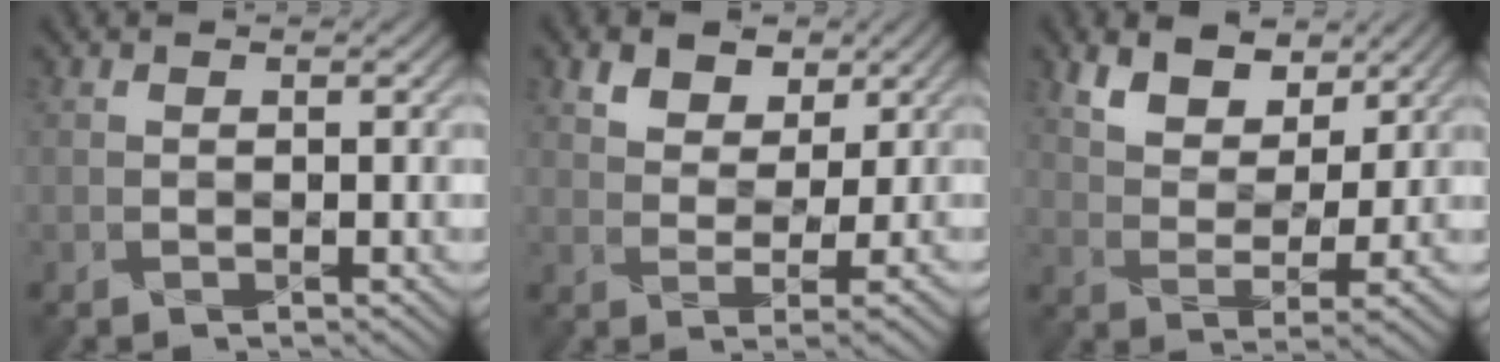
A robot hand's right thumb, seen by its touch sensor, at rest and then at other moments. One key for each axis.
{"total": 4.3, "fx": 2.7, "fy": 2.3, "fz": 2.4, "tx": -0.044, "ty": 0.001, "tz": 0.050}
{"total": 7.1, "fx": 4.9, "fy": 3.2, "fz": 4.1, "tx": -0.083, "ty": 0.001, "tz": 0.100}